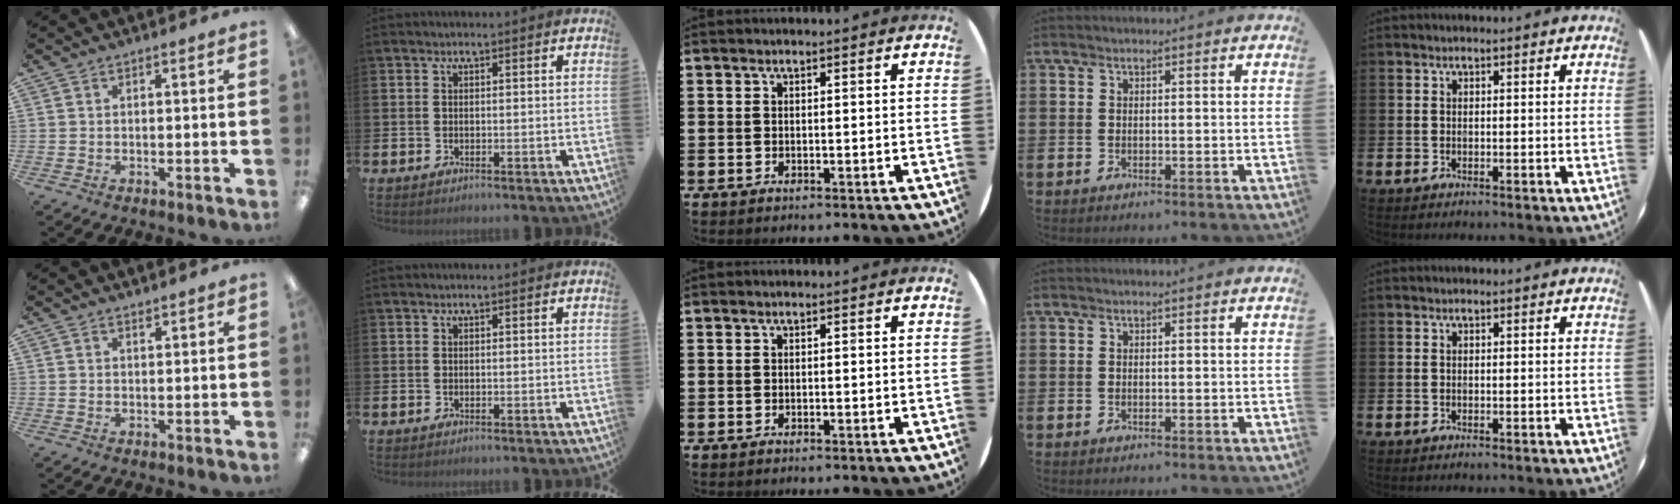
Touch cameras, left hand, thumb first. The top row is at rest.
{"thumb": {"total": 0.9, "force": [0.9, 0.1, 0.2], "torque": [-0.005, 0.000, 0.017]}}